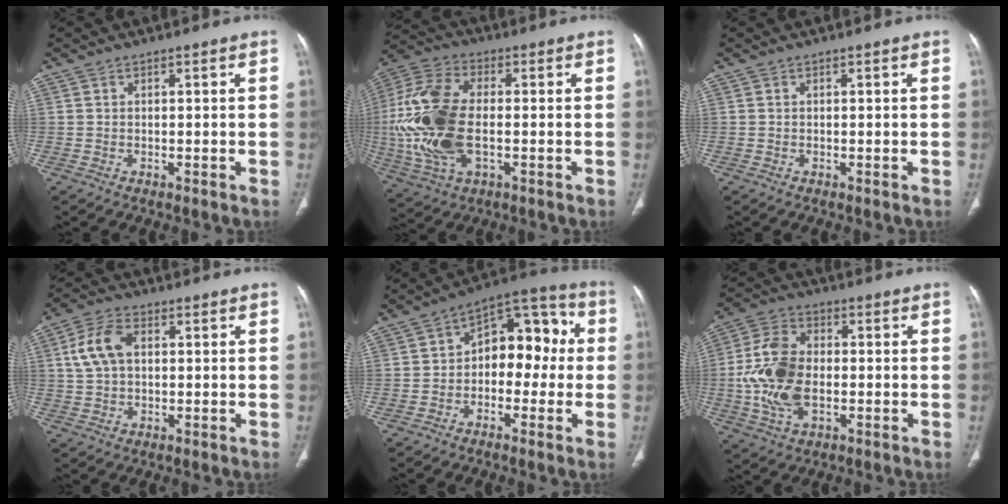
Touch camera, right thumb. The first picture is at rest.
{"total": 19.0, "force": [-1.5, 10.2, 15.9], "torque": [-0.362, 0.004, -0.025]}
{"total": 0.0}
{"total": 7.8, "force": [1.5, 5.0, 5.8], "torque": [-0.120, 0.017, 0.029]}
{"total": 13.0, "force": [0.0, 8.2, 10.0], "torque": [-0.093, 0.049, -0.015]}
{"total": 13.5, "force": [-1.5, 8.0, 10.8], "torque": [-0.220, 0.010, -0.028]}